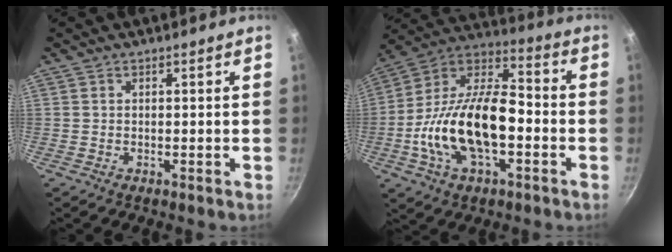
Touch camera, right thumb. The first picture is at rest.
{"total": 21.6, "force": [-4.5, 11.2, 18.0], "torque": [-0.319, 0.045, -0.094]}